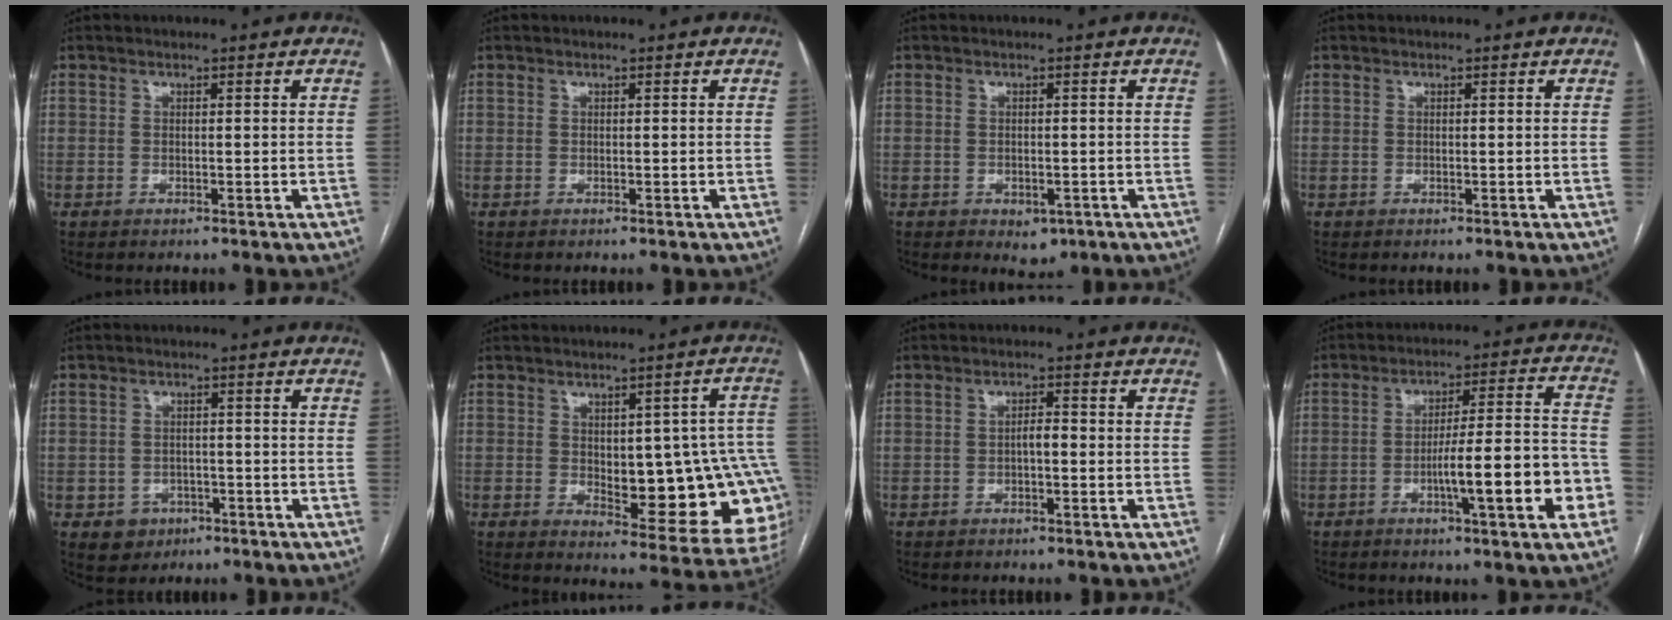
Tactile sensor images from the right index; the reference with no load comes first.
{"total": 0.0}
{"total": 3.0, "force": [-1.4, 1.9, 1.7], "torque": [-0.017, 0.000, -0.007]}
{"total": 0.0}
{"total": 4.1, "force": [-1.7, 3.7, 0.7], "torque": [0.000, 0.011, -0.019]}
{"total": 17.3, "force": [-1.1, 6.3, 16.1], "torque": [-0.134, 0.022, 0.008]}
{"total": 1.8, "force": [-0.5, 0.6, 1.7], "torque": [-0.025, 0.005, -0.009]}
{"total": 13.9, "force": [-4.7, 1.2, 13.0], "torque": [-0.186, 0.013, -0.068]}